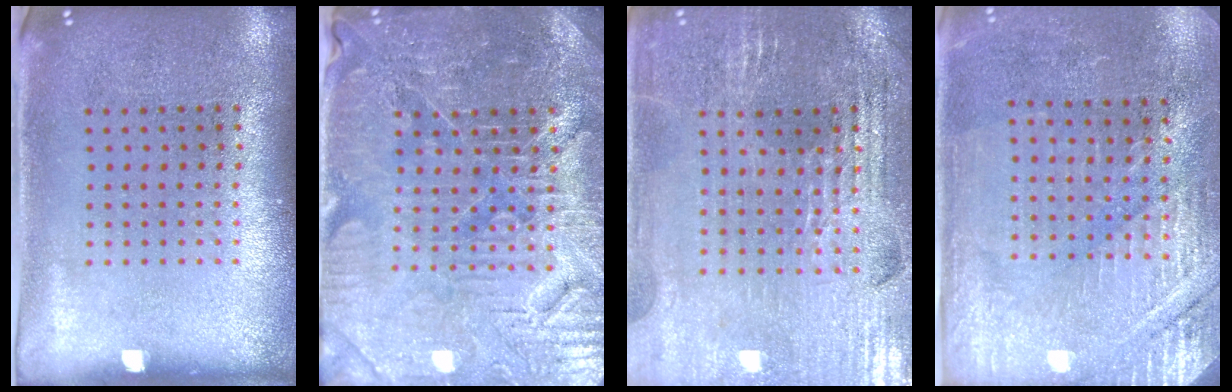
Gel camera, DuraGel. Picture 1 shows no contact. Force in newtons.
{"total": 4.5, "press": 4.4, "slide": 1.2}
{"total": 2.9, "press": 2.8, "slide": 0.5}
{"total": 2.9, "press": 2.8, "slide": 0.5}